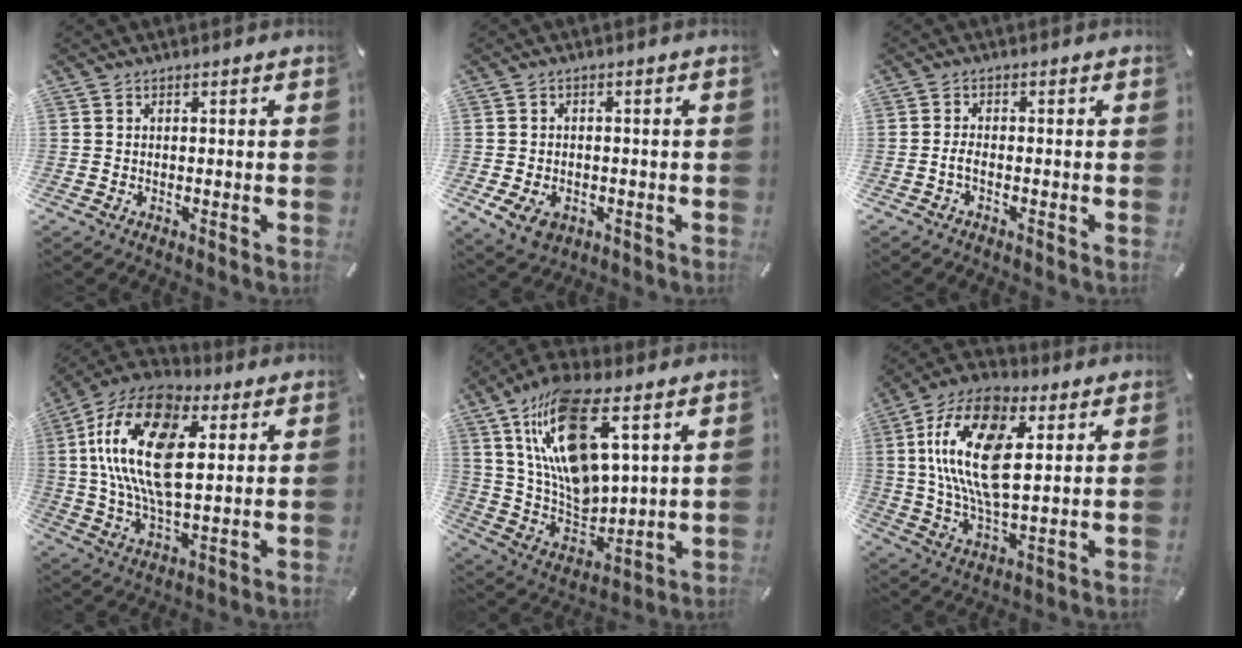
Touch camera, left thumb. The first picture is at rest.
{"total": 5.6, "force": [-2.3, 4.1, 3.1], "torque": [-0.059, 0.007, -0.044]}
{"total": 2.1, "force": [-1.0, 0.8, 1.7], "torque": [-0.038, 0.002, -0.020]}
{"total": 21.0, "force": [5.2, 11.5, 16.8], "torque": [-0.370, 0.000, 0.082]}
{"total": 19.6, "force": [9.8, 9.4, 14.2], "torque": [-0.296, -0.044, 0.167]}
{"total": 18.5, "force": [5.1, 9.4, 15.1], "torque": [-0.326, -0.002, 0.085]}